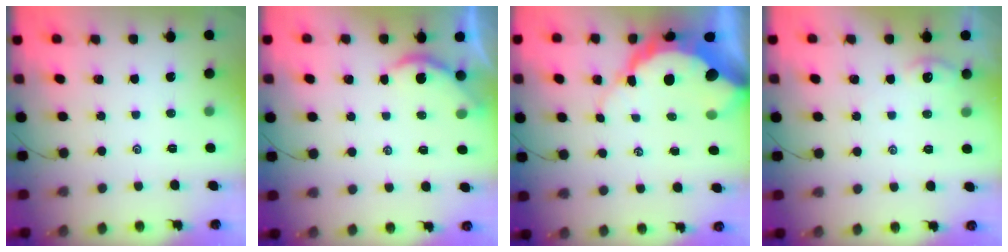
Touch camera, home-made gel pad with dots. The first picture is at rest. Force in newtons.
{"total": 2.2, "press": 2.2, "slide": 0.2}
{"total": 13.1, "press": 13.0, "slide": 1.2}
{"total": 2.0, "press": 2.0, "slide": 0.2}